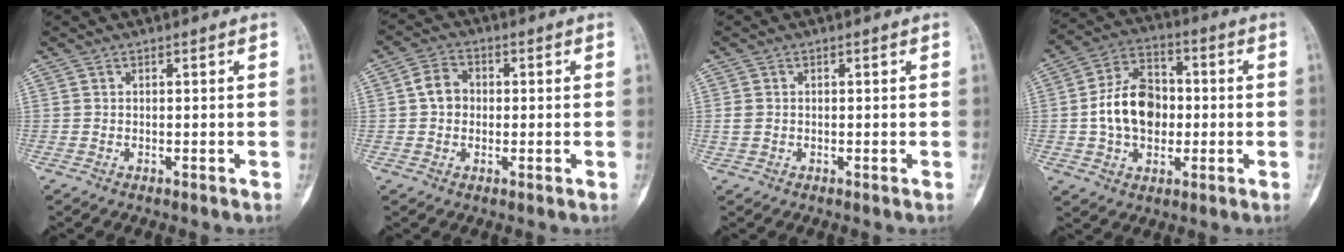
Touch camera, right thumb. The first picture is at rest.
{"total": 4.8, "force": [0.2, 3.9, 2.8], "torque": [-0.037, 0.014, -0.005]}
{"total": 1.7, "force": [0.0, 1.4, 0.9], "torque": [-0.023, 0.001, -0.001]}
{"total": 13.3, "force": [-0.6, 9.5, 9.3], "torque": [-0.136, 0.025, -0.015]}